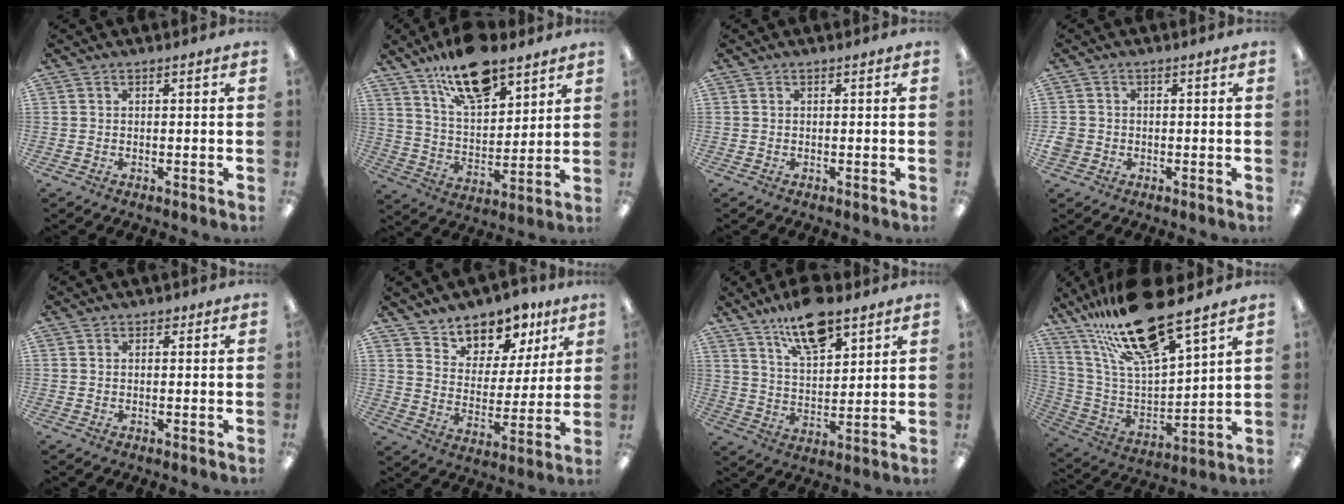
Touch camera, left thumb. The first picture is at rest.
{"total": 16.8, "force": [12.2, 6.9, 9.1], "torque": [-0.153, -0.060, 0.213]}
{"total": 0.0}
{"total": 2.9, "force": [-0.7, 2.5, 1.2], "torque": [-0.026, 0.004, -0.014]}
{"total": 0.7, "force": [0.4, 0.5, 0.3], "torque": [-0.007, 0.003, 0.007]}
{"total": 11.9, "force": [9.8, 6.1, 2.7], "torque": [-0.045, -0.076, 0.180]}
{"total": 13.3, "force": [9.6, 5.2, 7.6], "torque": [-0.128, -0.044, 0.170]}
{"total": 23.0, "force": [17.7, 5.6, 13.5], "torque": [-0.254, -0.099, 0.303]}